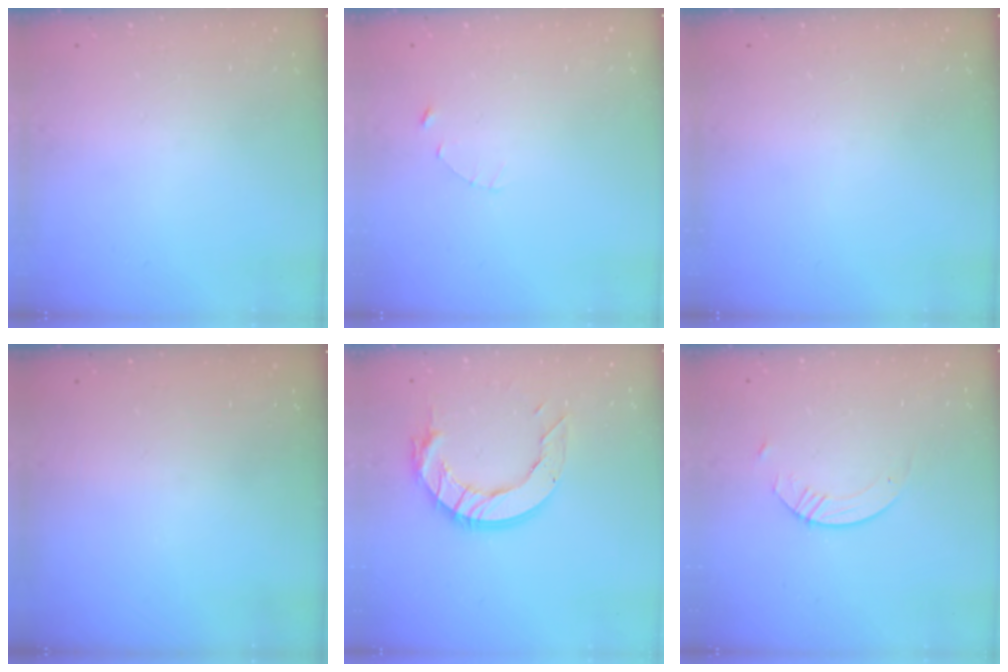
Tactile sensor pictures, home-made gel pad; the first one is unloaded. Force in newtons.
{"total": 1.0, "press": 1.0, "slide": 0.2}
{"total": 0.0}
{"total": 0.0}
{"total": 13.0, "press": 12.9, "slide": 1.2}
{"total": 4.9, "press": 4.8, "slide": 0.5}